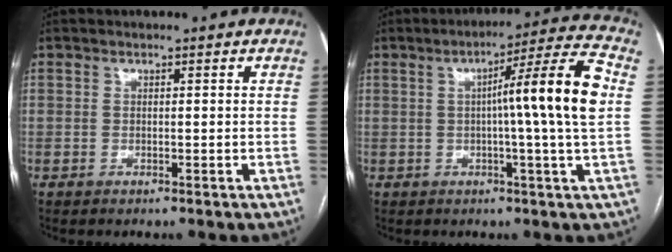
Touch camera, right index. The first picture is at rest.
{"total": 12.5, "force": [0.8, -2.0, 12.3], "torque": [-0.181, 0.007, 0.007]}